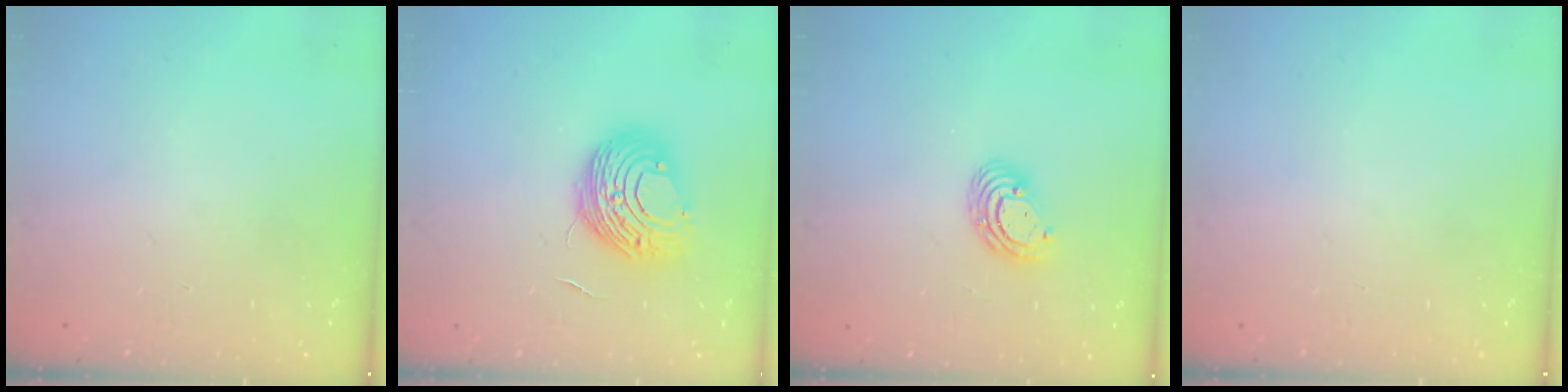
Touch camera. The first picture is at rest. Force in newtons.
{"total": 11.0, "press": 11.0, "slide": 0.2}
{"total": 6.7, "press": 6.6, "slide": 0.8}
{"total": 0.0}